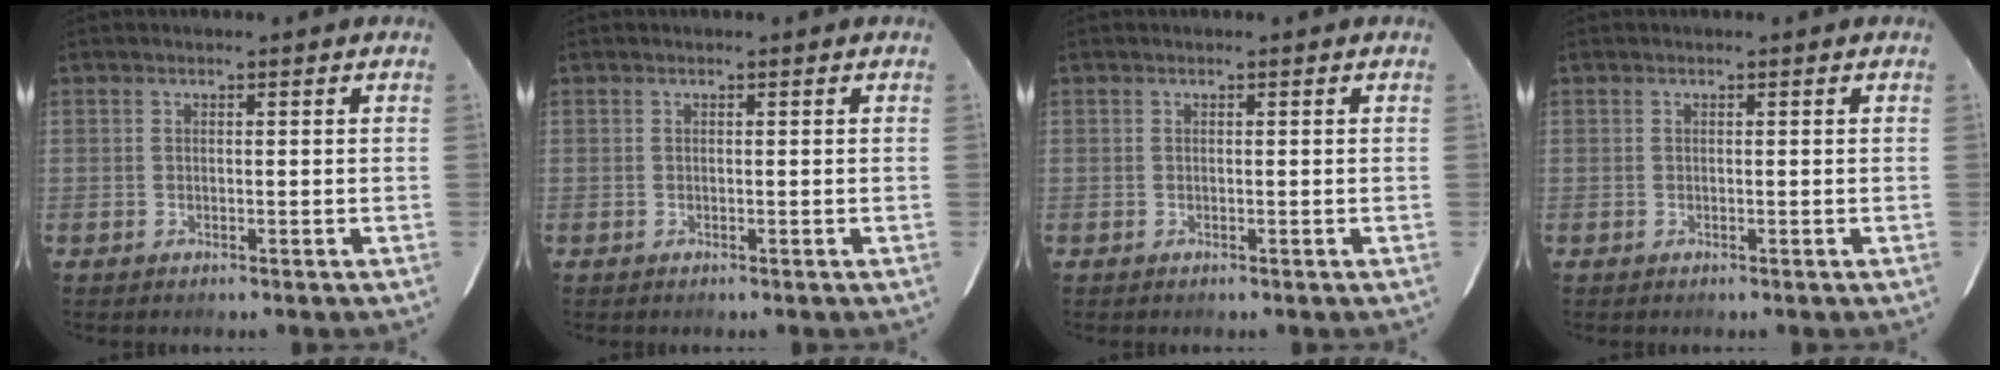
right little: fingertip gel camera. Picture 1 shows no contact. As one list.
[{"total": 0.0}, {"total": 0.0}, {"total": 0.0}]